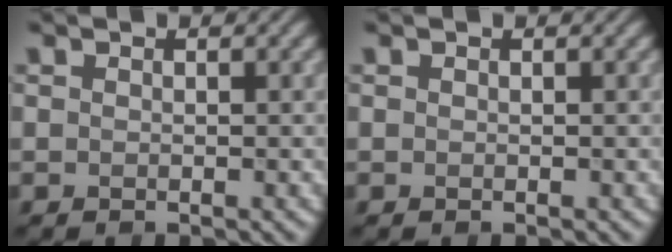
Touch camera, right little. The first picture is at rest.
{"total": 0.0}